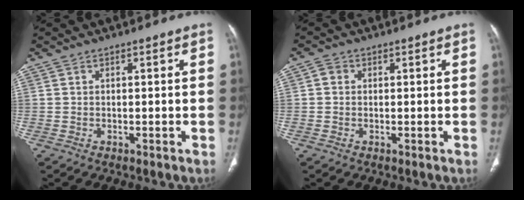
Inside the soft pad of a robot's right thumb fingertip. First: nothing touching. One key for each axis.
{"total": 1.8, "fx": 0.3, "fy": 1.6, "fz": 0.8, "tx": -0.009, "ty": 0.003, "tz": 0.002}